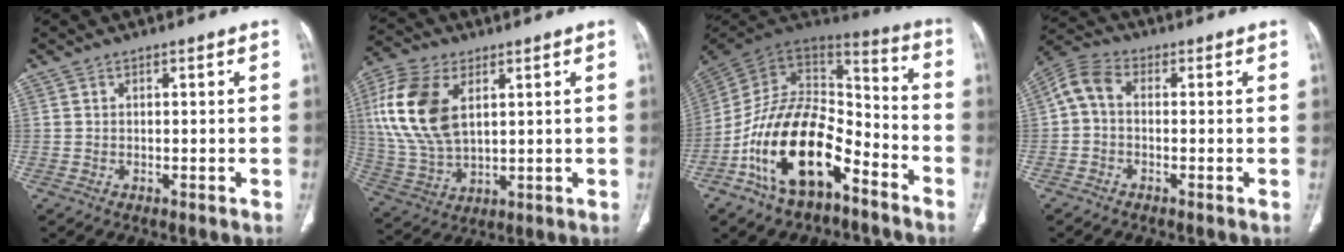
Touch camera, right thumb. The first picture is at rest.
{"total": 16.4, "force": [4.6, 9.7, 12.4], "torque": [-0.260, -0.007, 0.097]}
{"total": 22.5, "force": [-10.9, 12.0, 15.7], "torque": [-0.260, 0.084, -0.185]}
{"total": 5.6, "force": [-0.3, 3.6, 4.3], "torque": [-0.083, 0.019, -0.019]}